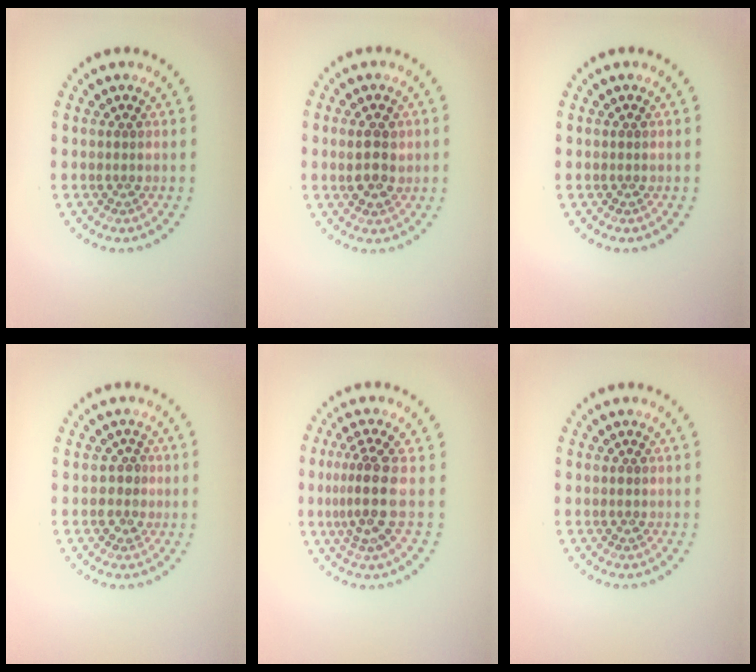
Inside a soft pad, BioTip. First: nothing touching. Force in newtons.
{"total": 3.0, "press": 2.9, "slide": 0.6}
{"total": 0.0}
{"total": 1.8, "press": 1.6, "slide": 0.9}
{"total": 3.3, "press": 2.5, "slide": 2.2}
{"total": 0.6, "press": 0.6, "slide": 0.2}